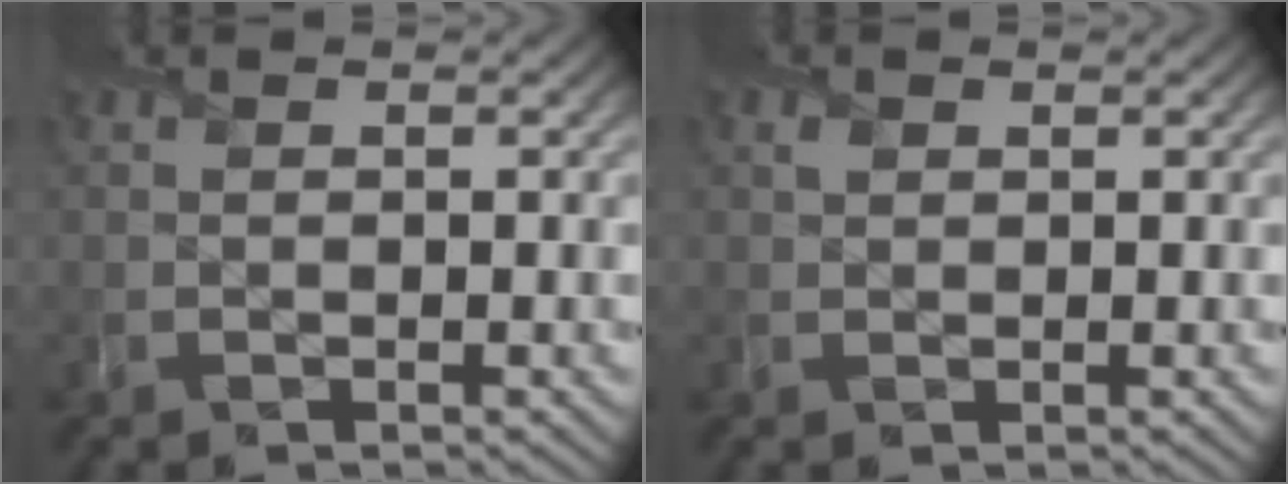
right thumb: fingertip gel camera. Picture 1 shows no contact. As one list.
[{"total": 0.8, "force": [0.5, 0.6, 0.1], "torque": [-0.002, 0.000, 0.010]}]